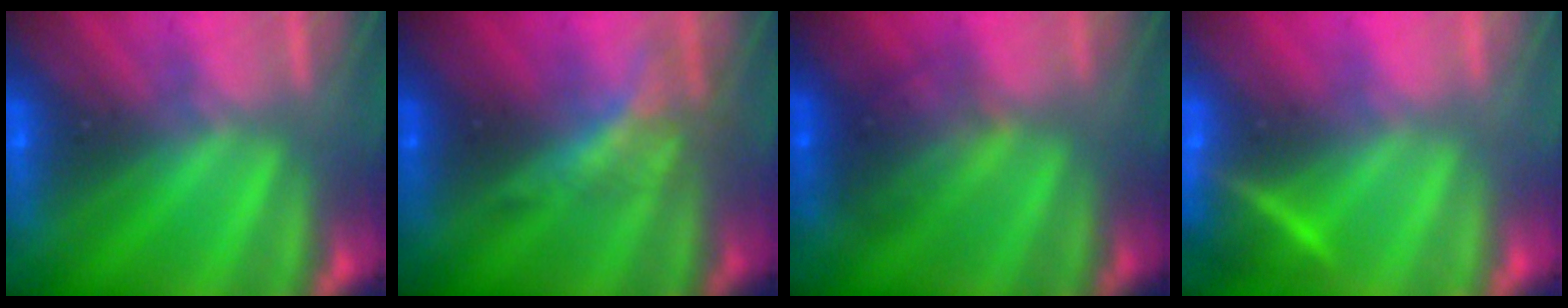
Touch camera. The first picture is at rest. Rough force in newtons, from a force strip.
{"total": 2.1}
{"total": 2.2}
{"total": 2.8}